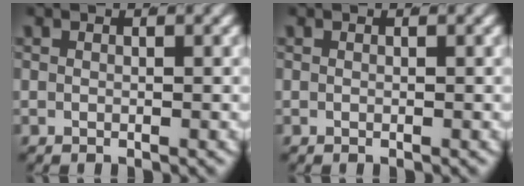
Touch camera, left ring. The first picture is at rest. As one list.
[{"total": 0.0}]